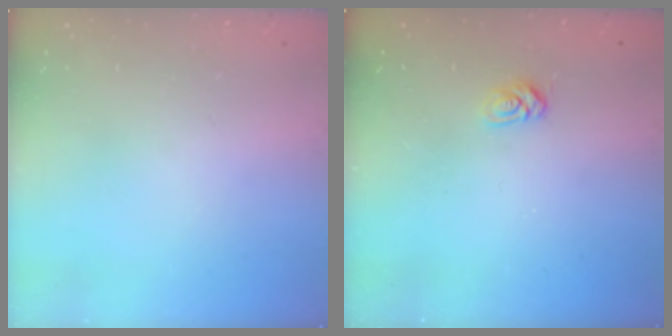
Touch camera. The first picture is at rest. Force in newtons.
{"total": 4.2, "press": 4.2, "slide": 0.5}